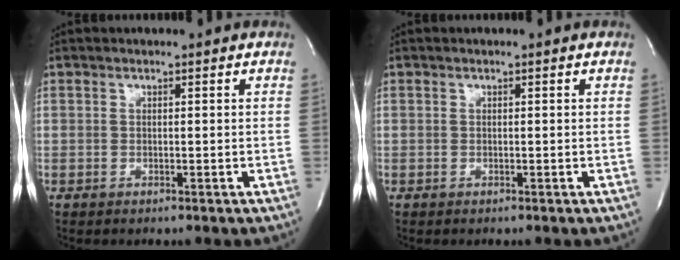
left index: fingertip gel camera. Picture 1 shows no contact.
{"total": 0.0}